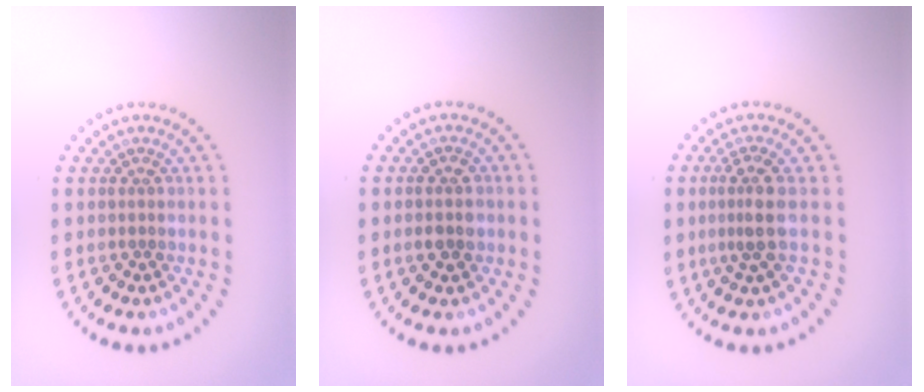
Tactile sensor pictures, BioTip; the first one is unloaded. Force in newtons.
{"total": 1.8, "press": 1.8, "slide": 0.2}
{"total": 2.7, "press": 2.2, "slide": 1.4}